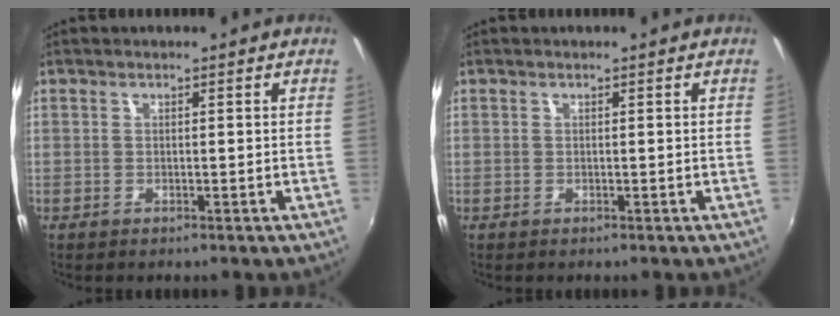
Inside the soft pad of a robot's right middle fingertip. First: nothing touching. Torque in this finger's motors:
{"motor_torque": [0.00, 0.00, 0.00, 0.00]}